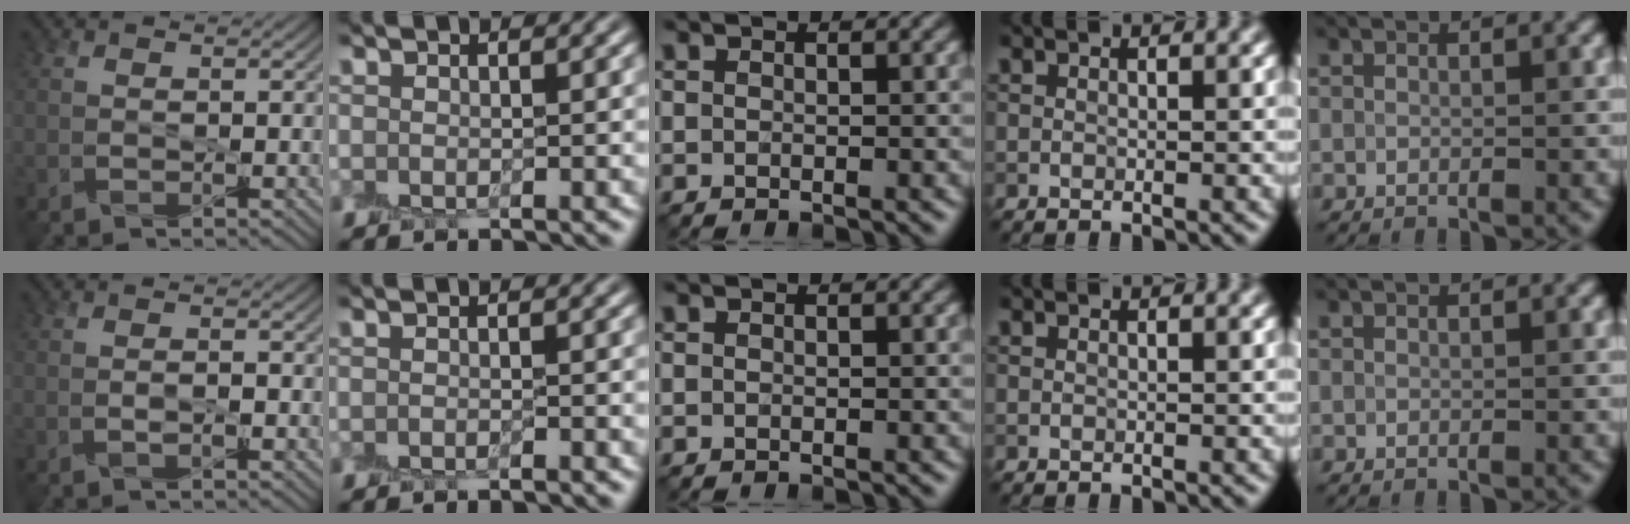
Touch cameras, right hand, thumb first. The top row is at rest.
{"thumb": {"total": 1.4, "force": [-0.7, 0.2, 1.2], "torque": [-0.009, 0.003, -0.009]}, "index": {"total": 0.8, "force": [-0.6, -0.1, 0.5], "torque": [-0.003, -0.003, -0.016]}}